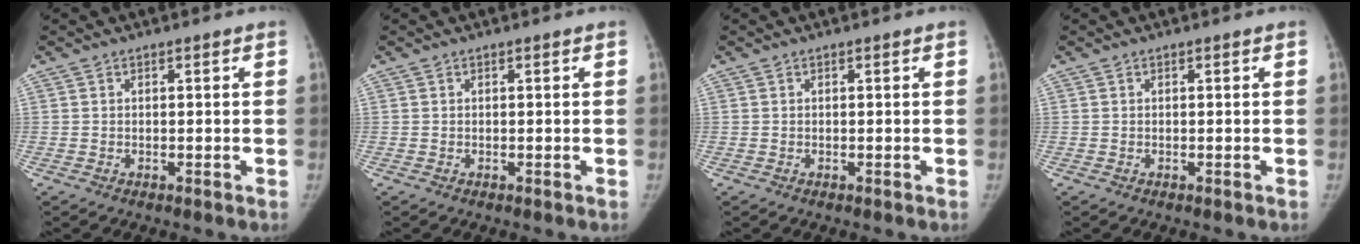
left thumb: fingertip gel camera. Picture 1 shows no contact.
{"total": 0.0}
{"total": 0.0}
{"total": 0.0}